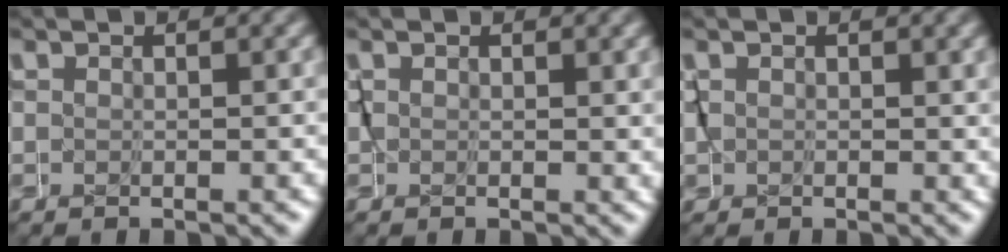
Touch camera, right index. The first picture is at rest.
{"total": 0.7, "force": [0.1, 0.5, 0.5], "torque": [-0.006, -0.004, 0.003]}
{"total": 1.1, "force": [0.2, 1.0, 0.5], "torque": [-0.006, -0.002, 0.003]}